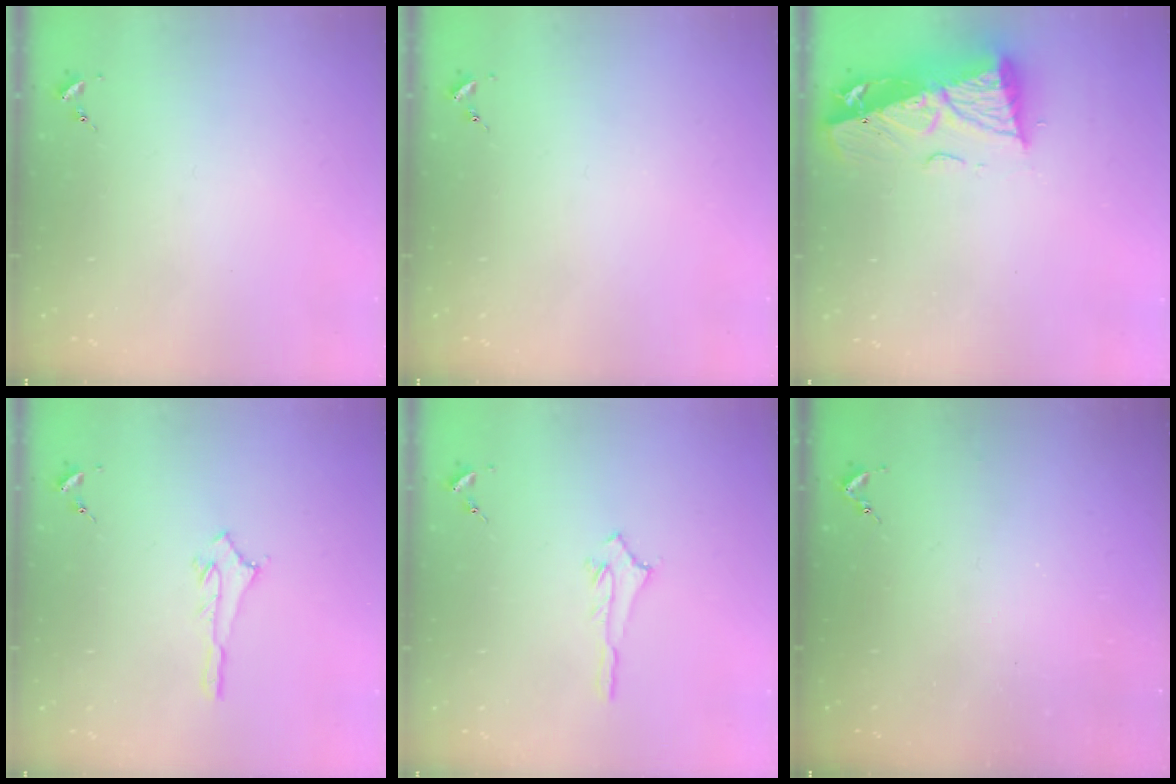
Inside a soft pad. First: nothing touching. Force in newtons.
{"total": 0.0}
{"total": 11.7, "press": 11.6, "slide": 1.2}
{"total": 2.8, "press": 2.8, "slide": 0.2}
{"total": 2.8, "press": 2.7, "slide": 0.4}
{"total": 3.1, "press": 3.1, "slide": 0.4}